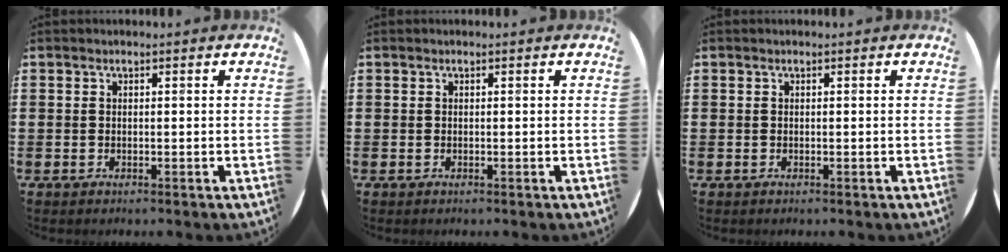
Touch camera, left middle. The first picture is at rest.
{"total": 0.0}
{"total": 0.0}